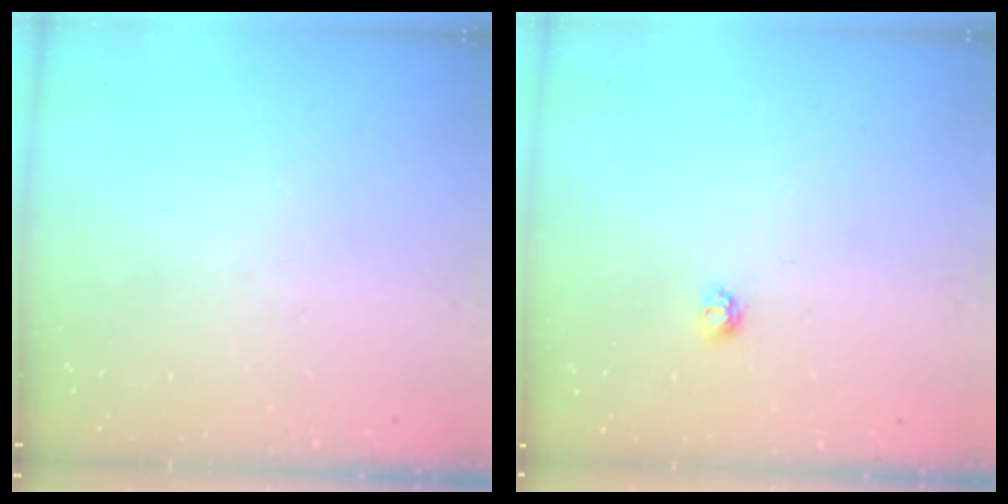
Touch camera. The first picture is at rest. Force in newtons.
{"total": 4.2, "press": 4.1, "slide": 0.4}